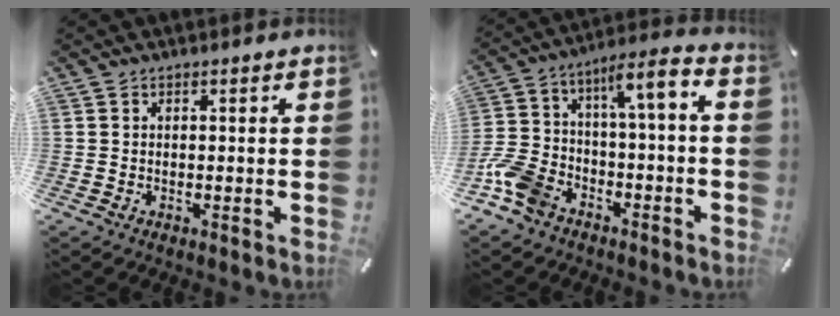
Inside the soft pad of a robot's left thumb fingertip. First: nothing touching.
{"total": 10.6, "force": [-4.9, 5.2, 7.8], "torque": [-0.152, 0.022, -0.096]}